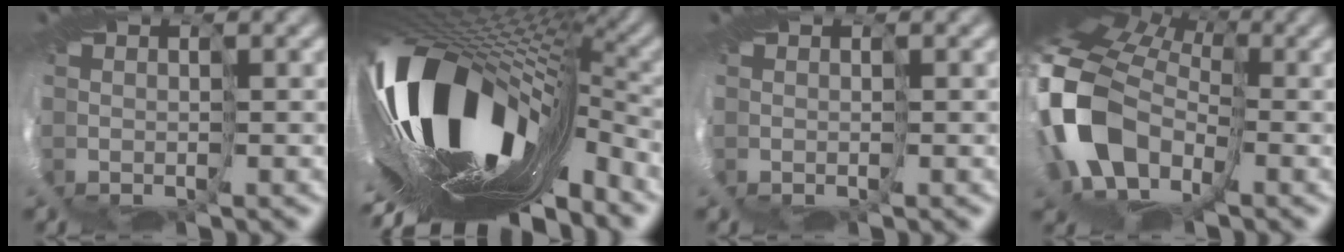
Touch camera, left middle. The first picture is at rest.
{"total": 17.3, "force": [-5.7, 7.9, 14.3], "torque": [-0.260, -0.043, -0.104]}
{"total": 0.0}
{"total": 14.2, "force": [-2.6, 10.2, 9.5], "torque": [-0.238, -0.033, -0.043]}